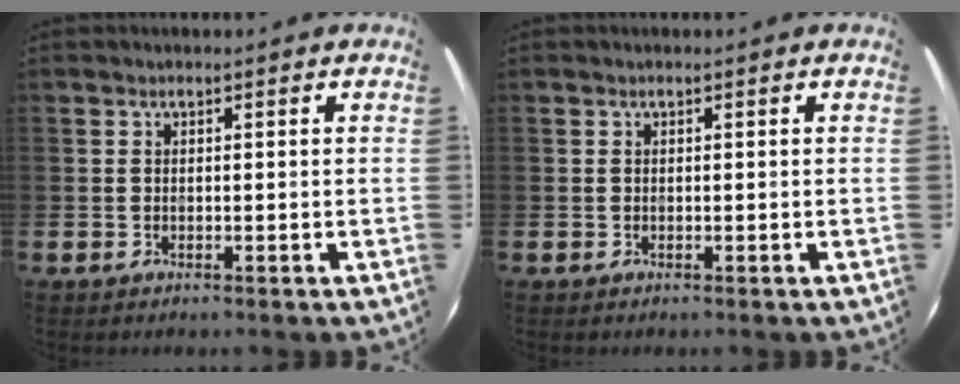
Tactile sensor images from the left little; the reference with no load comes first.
{"total": 0.0}